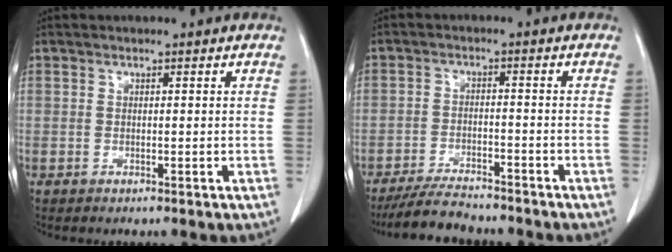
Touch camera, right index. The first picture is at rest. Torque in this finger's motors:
{"motor_torque": [-0.94, -0.16, -0.23, -0.14]}